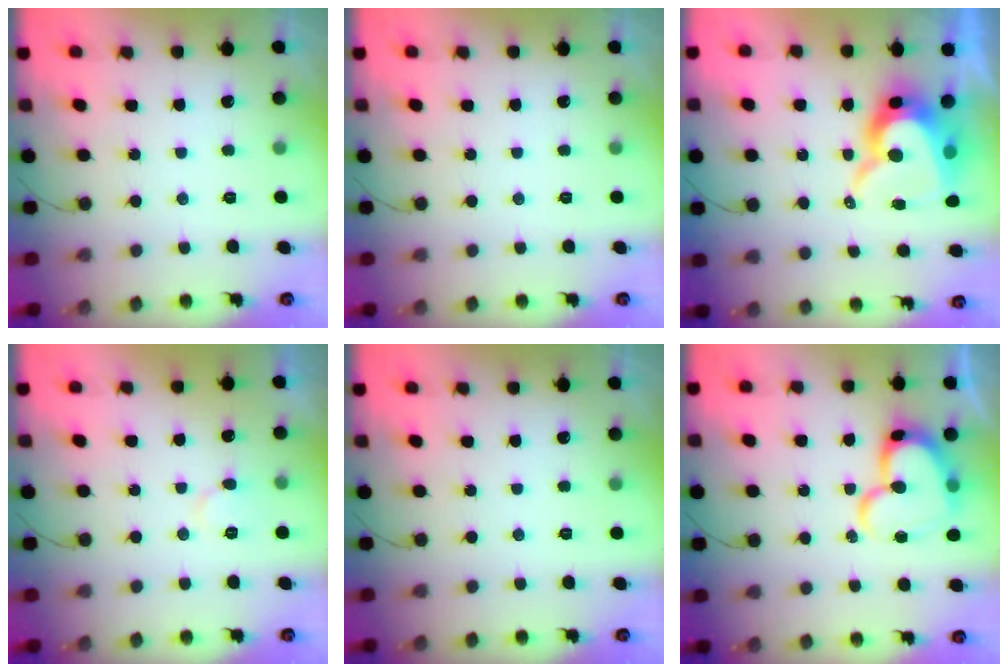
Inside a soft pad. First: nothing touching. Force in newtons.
{"total": 0.0}
{"total": 14.5, "press": 14.4, "slide": 0.9}
{"total": 6.1, "press": 6.1, "slide": 0.5}
{"total": 0.0}
{"total": 17.1, "press": 17.0, "slide": 1.7}